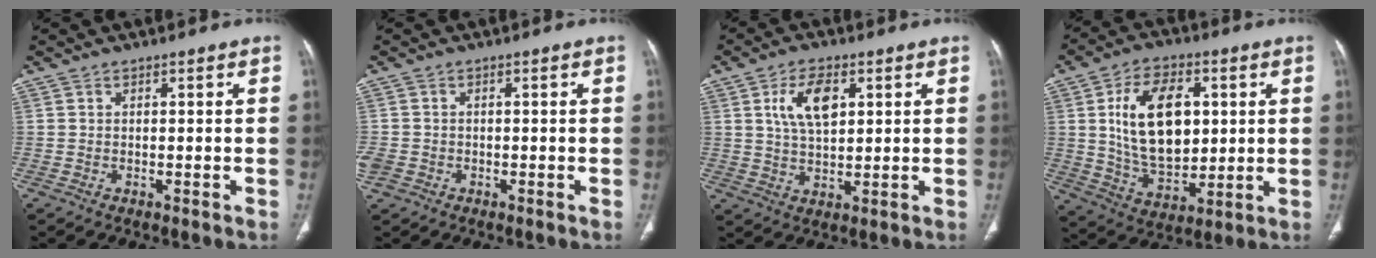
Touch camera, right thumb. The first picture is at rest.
{"total": 3.3, "force": [-1.1, 2.7, 1.4], "torque": [-0.033, 0.008, -0.018]}
{"total": 8.3, "force": [2.8, 4.4, 6.5], "torque": [-0.108, -0.008, 0.055]}
{"total": 17.4, "force": [3.3, 10.5, 13.5], "torque": [-0.194, -0.014, 0.064]}